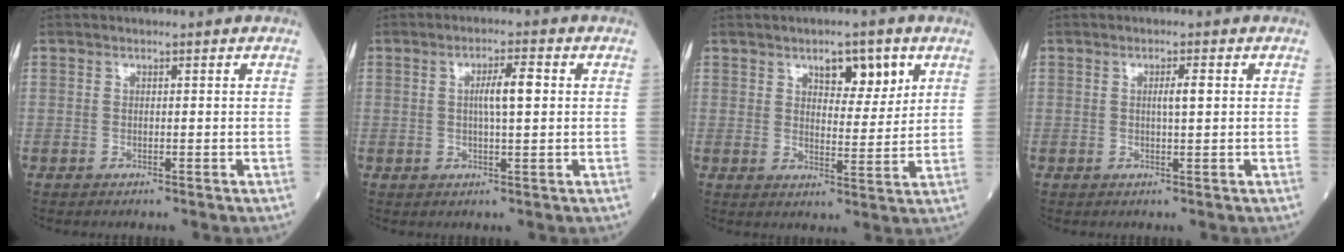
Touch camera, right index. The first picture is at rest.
{"total": 4.4, "force": [0.7, 0.5, 4.3], "torque": [-0.076, 0.005, 0.011]}
{"total": 6.7, "force": [3.7, 2.6, 5.0], "torque": [-0.068, -0.001, 0.055]}
{"total": 1.9, "force": [0.4, 0.1, 1.9], "torque": [-0.034, 0.001, 0.006]}